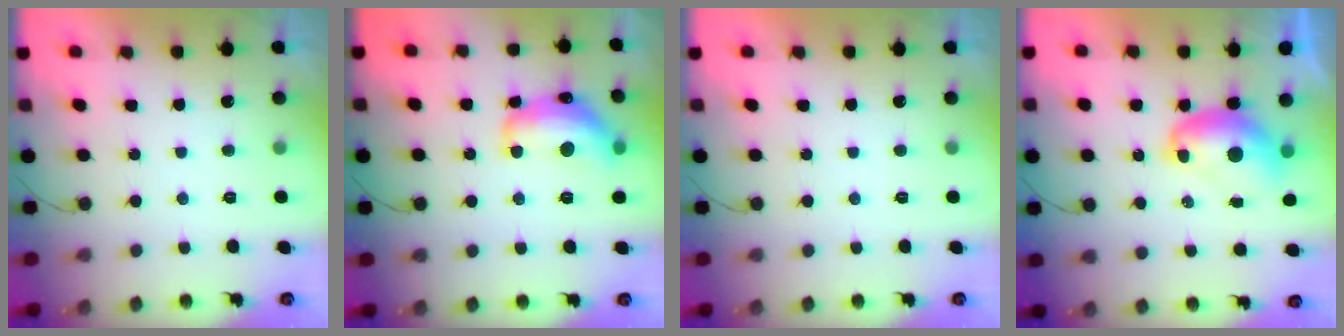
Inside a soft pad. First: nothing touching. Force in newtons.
{"total": 18.4, "press": 18.4, "slide": 0.9}
{"total": 0.0}
{"total": 9.1, "press": 9.0, "slide": 1.0}